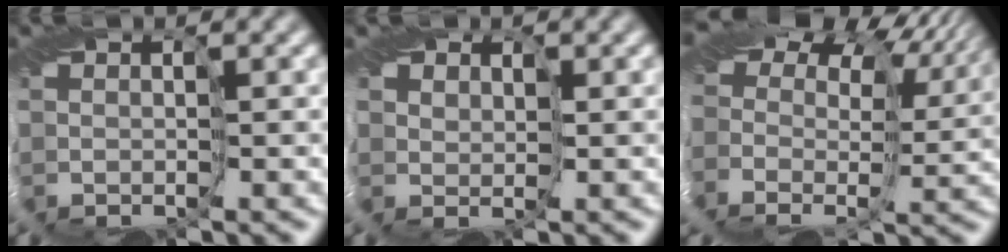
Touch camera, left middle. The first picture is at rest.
{"total": 2.9, "force": [1.5, 2.2, 1.0], "torque": [-0.022, -0.002, 0.020]}
{"total": 14.2, "force": [6.6, 9.3, 8.4], "torque": [-0.162, 0.045, 0.101]}